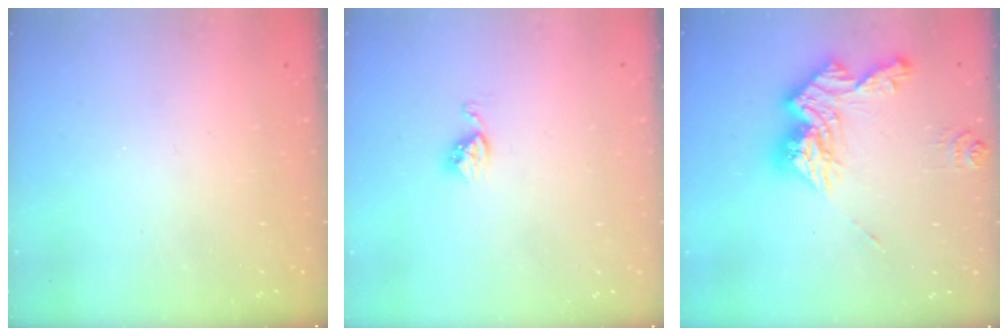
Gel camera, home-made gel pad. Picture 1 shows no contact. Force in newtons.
{"total": 4.1, "press": 4.0, "slide": 0.6}
{"total": 15.1, "press": 15.0, "slide": 1.5}